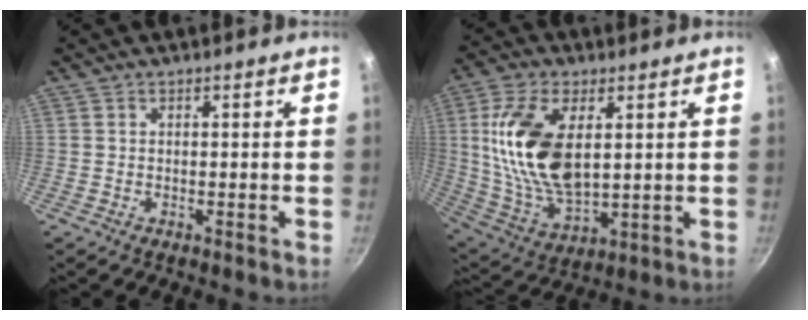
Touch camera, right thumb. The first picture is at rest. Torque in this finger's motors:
{"motor_torque": [1.59, 1.75, 2.07, 0.57, 0.46]}